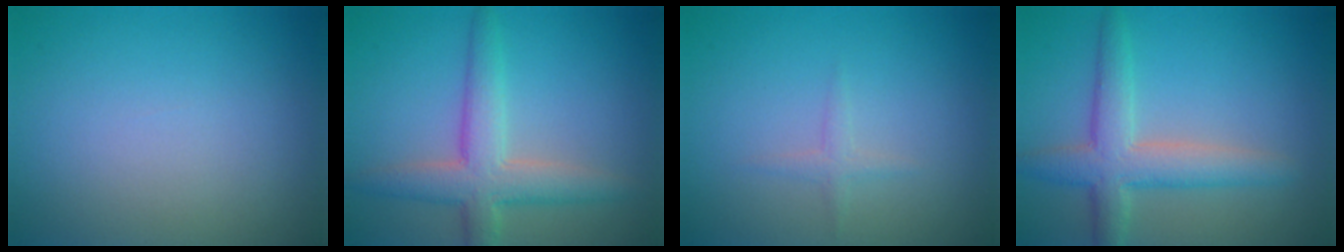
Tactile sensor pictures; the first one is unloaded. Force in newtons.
{"total": 4.8, "press": 4.8, "slide": 0.4}
{"total": 0.9, "press": 0.9, "slide": 0.0}
{"total": 4.7, "press": 4.7, "slide": 0.3}